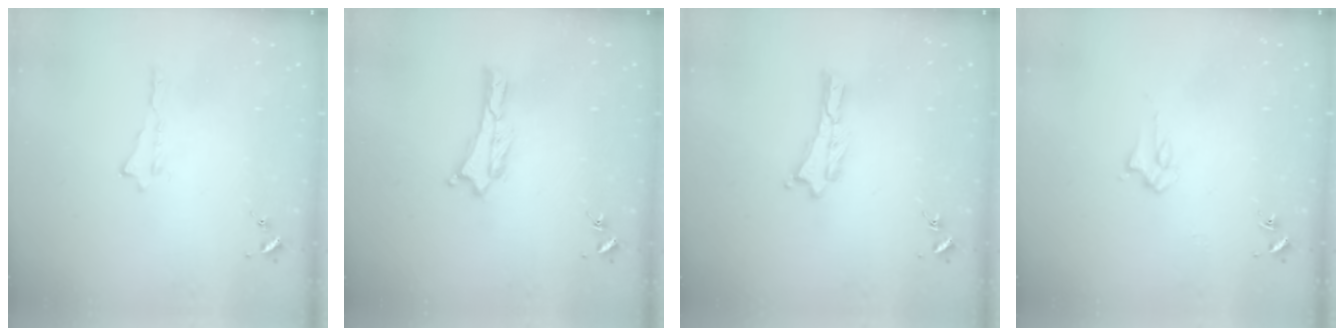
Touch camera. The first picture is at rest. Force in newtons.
{"total": 0.0}
{"total": 0.0}
{"total": 2.8, "press": 2.8, "slide": 0.4}